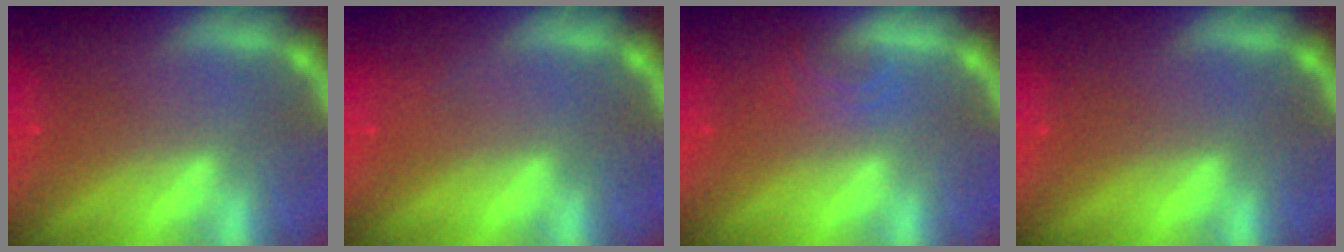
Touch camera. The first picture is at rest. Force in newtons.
{"total": 0.9}
{"total": 2.4}
{"total": 0.0}